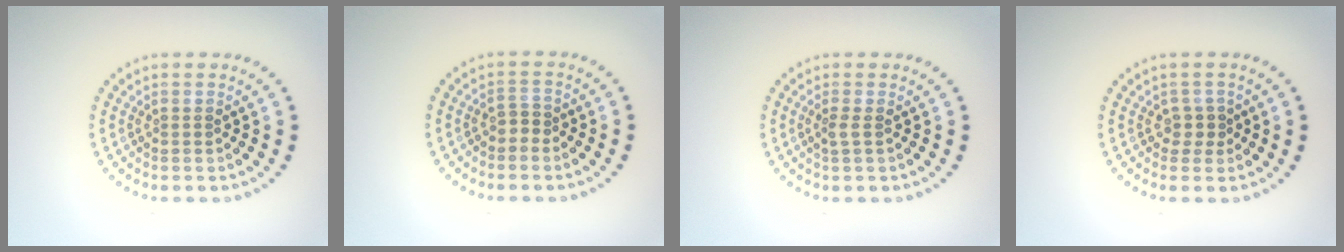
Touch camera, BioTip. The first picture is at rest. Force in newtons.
{"total": 1.0, "press": 0.8, "slide": 0.5}
{"total": 0.9, "press": 0.7, "slide": 0.6}
{"total": 1.5, "press": 1.1, "slide": 1.0}